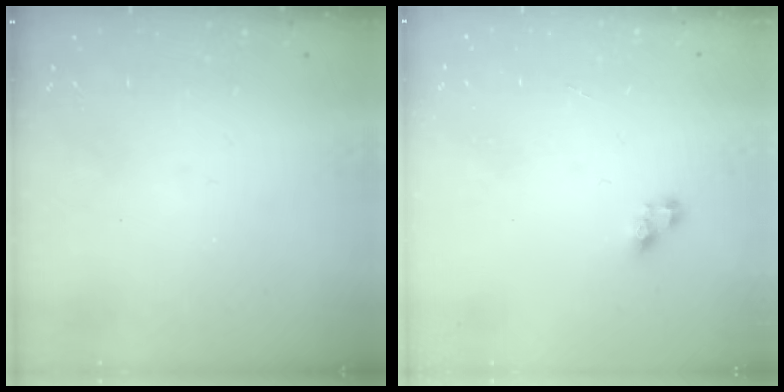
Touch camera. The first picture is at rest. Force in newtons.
{"total": 3.6, "press": 3.6, "slide": 0.5}